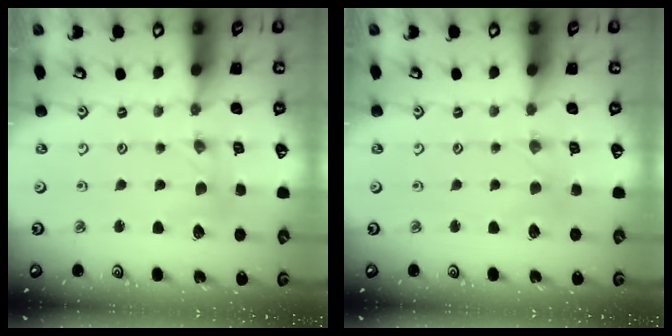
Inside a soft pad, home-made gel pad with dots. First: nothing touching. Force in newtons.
{"total": 1.2, "press": 1.2, "slide": 0.1}